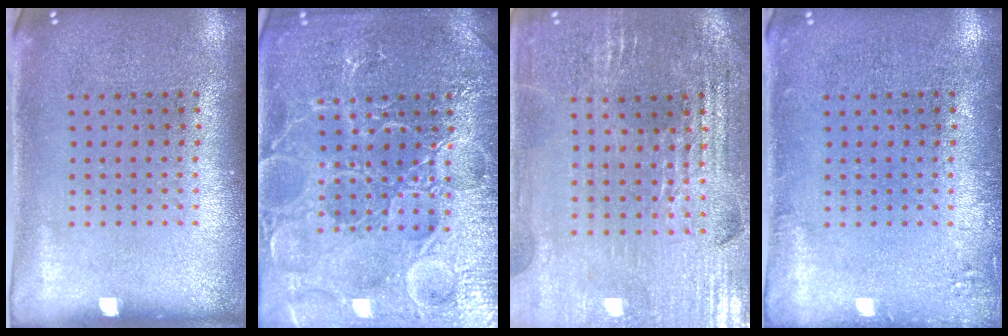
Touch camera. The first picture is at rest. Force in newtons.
{"total": 5.3, "press": 5.3, "slide": 0.6}
{"total": 2.8, "press": 2.8, "slide": 0.5}
{"total": 1.3, "press": 1.2, "slide": 0.3}